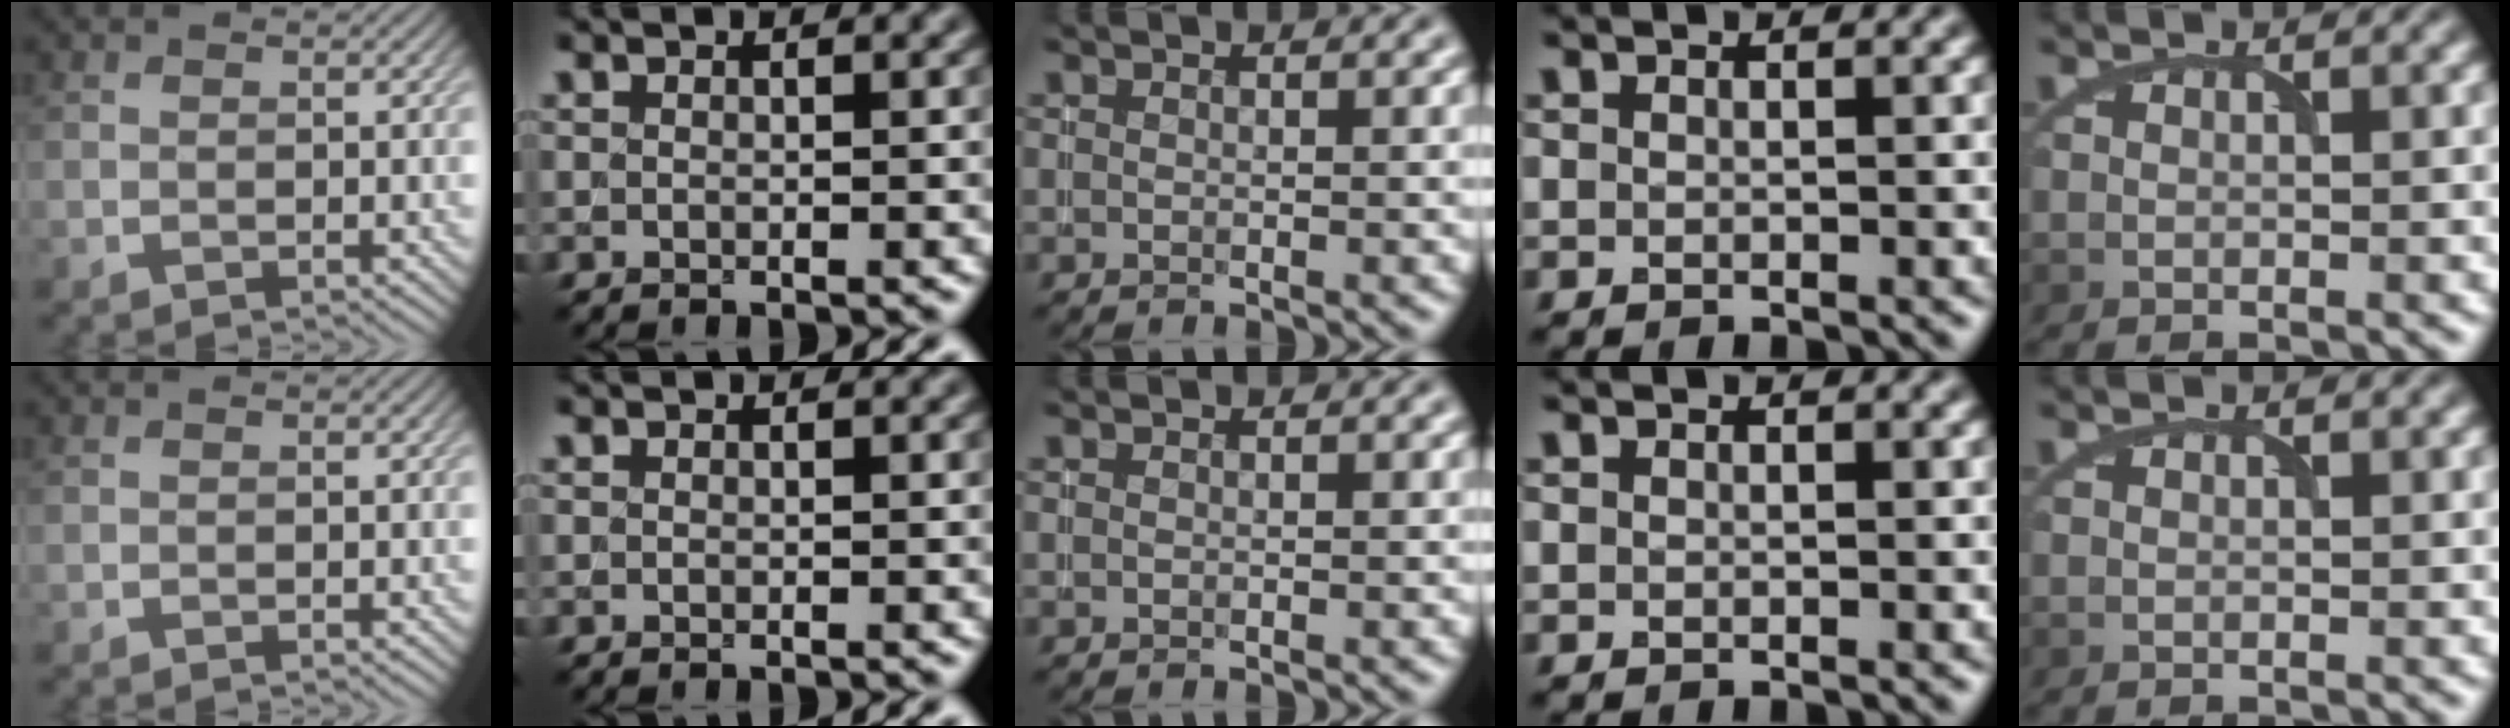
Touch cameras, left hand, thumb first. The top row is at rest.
{}